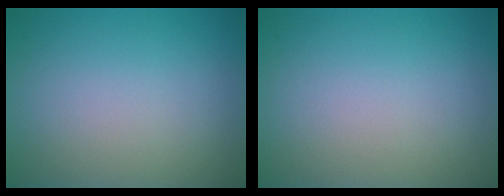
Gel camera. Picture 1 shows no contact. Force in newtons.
{"total": 0.0}